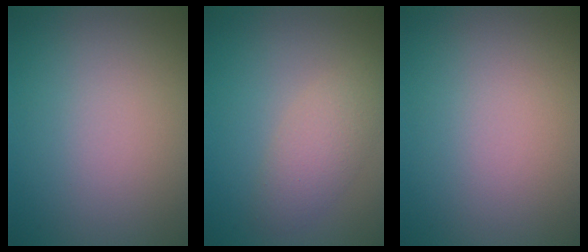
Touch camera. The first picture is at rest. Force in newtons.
{"total": 2.9, "press": 2.9, "slide": 0.0}
{"total": 0.0}